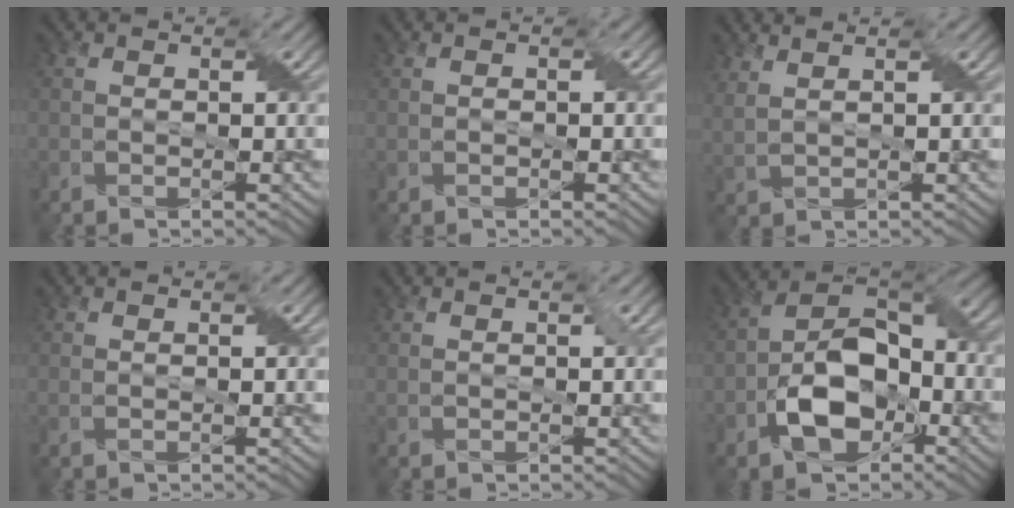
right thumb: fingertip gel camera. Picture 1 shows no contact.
{"total": 0.5, "force": [0.0, 0.3, 0.4], "torque": [-0.009, 0.002, 0.001]}
{"total": 3.6, "force": [2.5, 1.1, 2.2], "torque": [-0.044, 0.016, 0.031]}
{"total": 0.6, "force": [0.4, -0.1, 0.4], "torque": [-0.011, 0.004, 0.006]}
{"total": 0.7, "force": [0.5, 0.0, 0.5], "torque": [-0.014, 0.005, 0.007]}
{"total": 11.1, "force": [-4.1, 6.8, 7.8], "torque": [-0.145, 0.003, -0.081]}